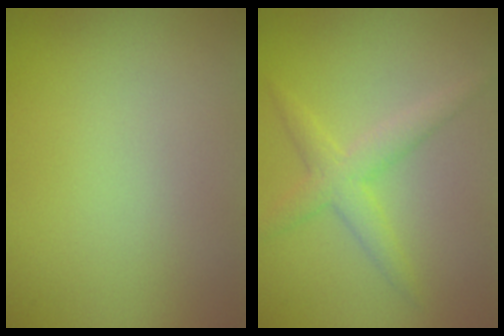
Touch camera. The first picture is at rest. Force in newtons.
{"total": 2.9, "press": 2.9, "slide": 0.1}